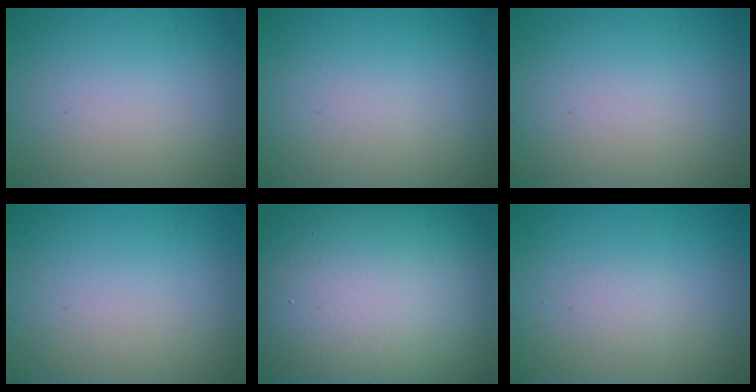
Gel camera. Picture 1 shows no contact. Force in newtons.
{"total": 0.0}
{"total": 0.0}
{"total": 0.0}
{"total": 18.9, "press": 18.9, "slide": 0.9}
{"total": 0.8, "press": 0.8, "slide": 0.0}